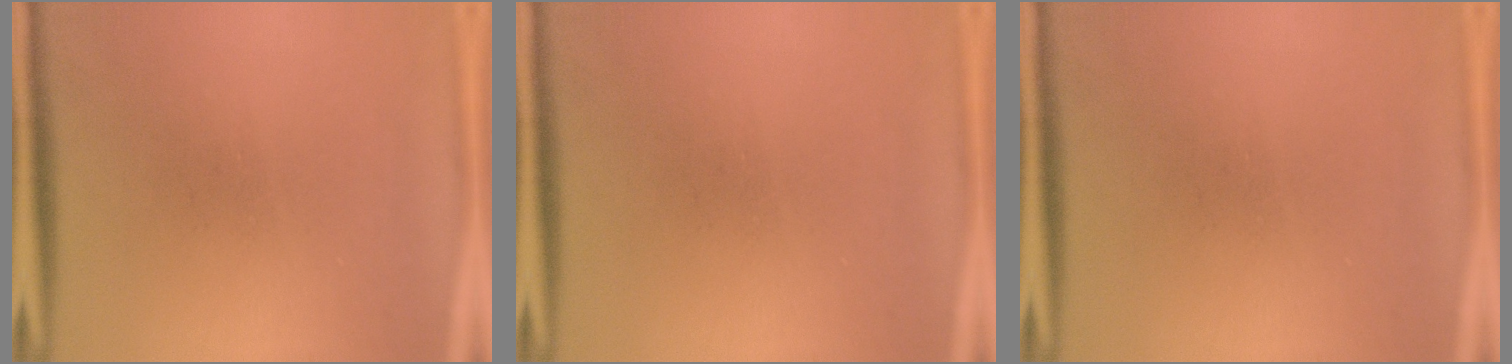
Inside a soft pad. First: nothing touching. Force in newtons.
{"total": 0.0}
{"total": 0.0}